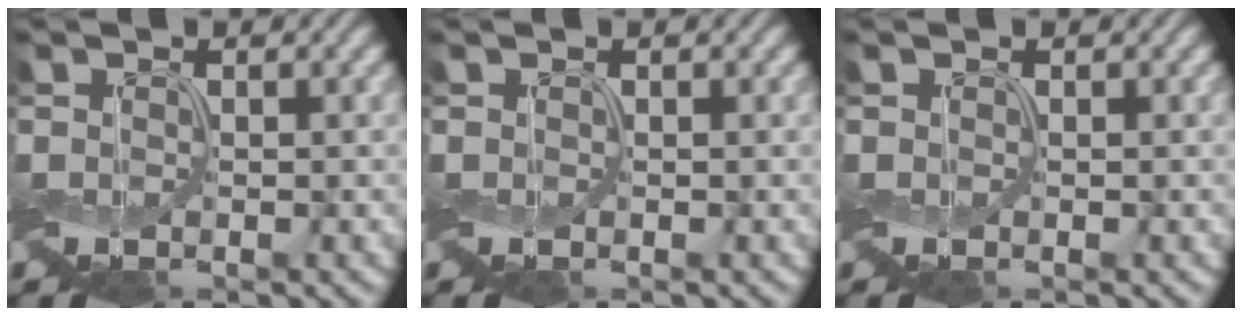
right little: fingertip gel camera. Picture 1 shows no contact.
{"total": 0.0}
{"total": 0.0}